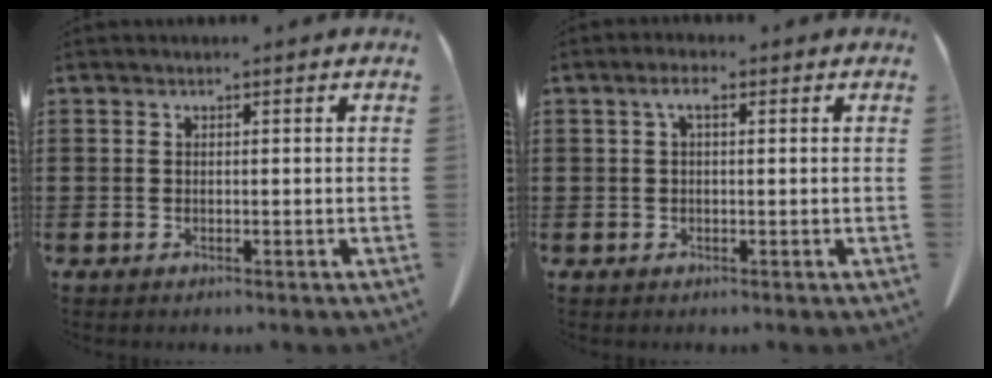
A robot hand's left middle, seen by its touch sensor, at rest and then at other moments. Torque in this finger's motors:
{"motor_torque": [0.57, 0.55, 0.19, 0.06]}